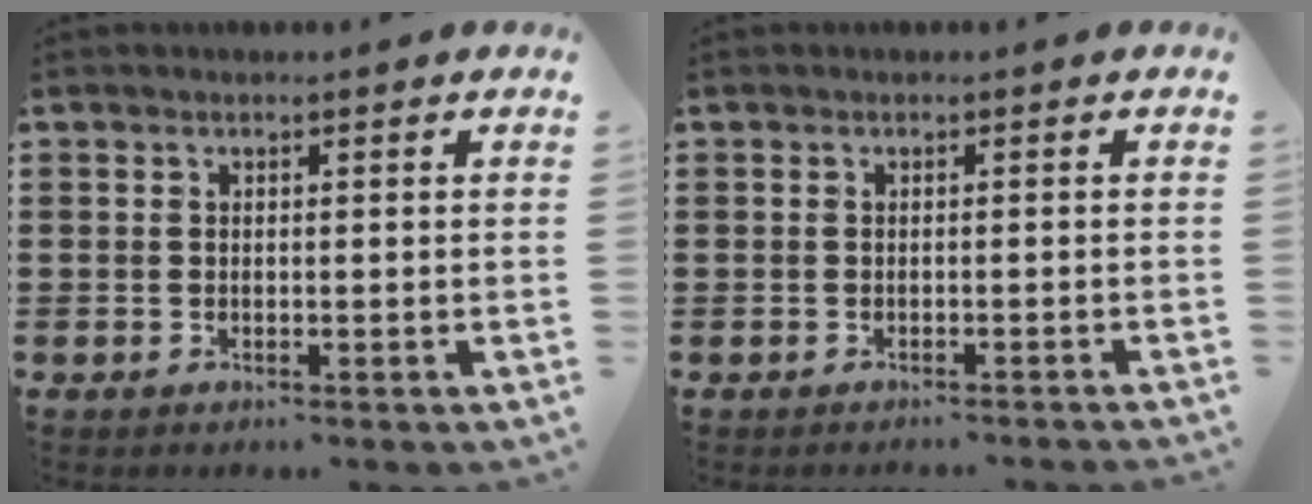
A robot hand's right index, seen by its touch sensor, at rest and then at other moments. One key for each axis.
{"total": 0.6, "fx": -0.6, "fy": -0.1, "fz": 0.1, "tx": -0.004, "ty": -0.002, "tz": -0.011}